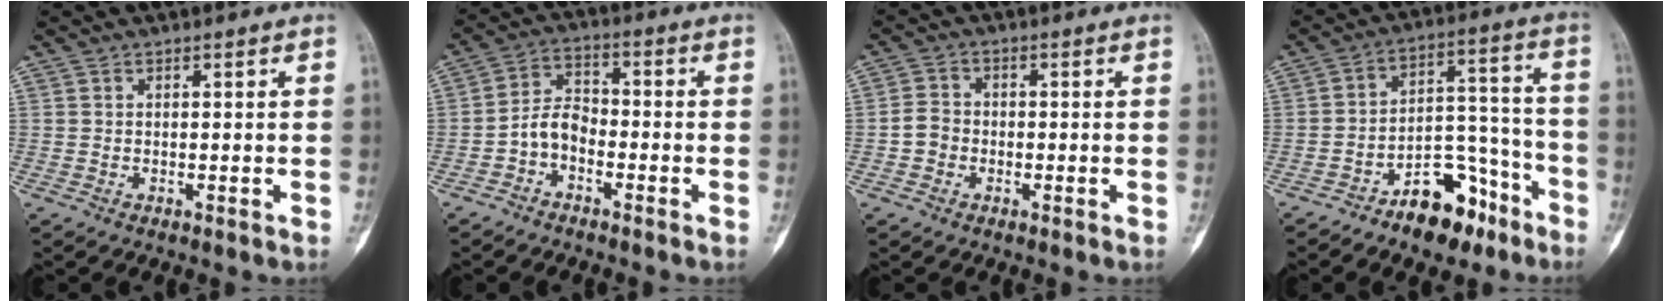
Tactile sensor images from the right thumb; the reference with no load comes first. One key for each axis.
{"total": 5.6, "fx": -2.6, "fy": 3.7, "fz": 3.3, "tx": -0.054, "ty": 0.031, "tz": -0.060}
{"total": 3.5, "fx": -1.0, "fy": 3.1, "fz": 1.4, "tx": -0.011, "ty": 0.014, "tz": -0.025}
{"total": 12.6, "fx": -8.4, "fy": 6.5, "fz": 6.7, "tx": -0.070, "ty": 0.093, "tz": -0.136}